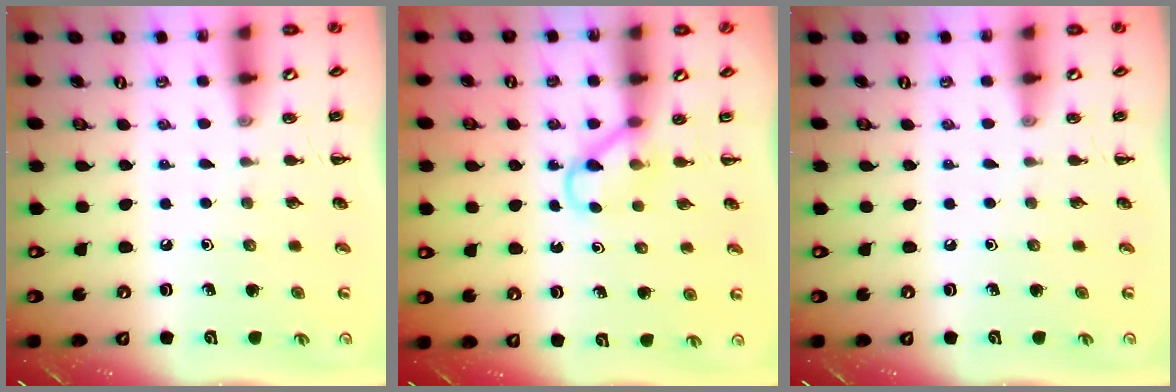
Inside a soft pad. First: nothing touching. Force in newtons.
{"total": 3.4, "press": 3.2, "slide": 1.0}
{"total": 0.0}